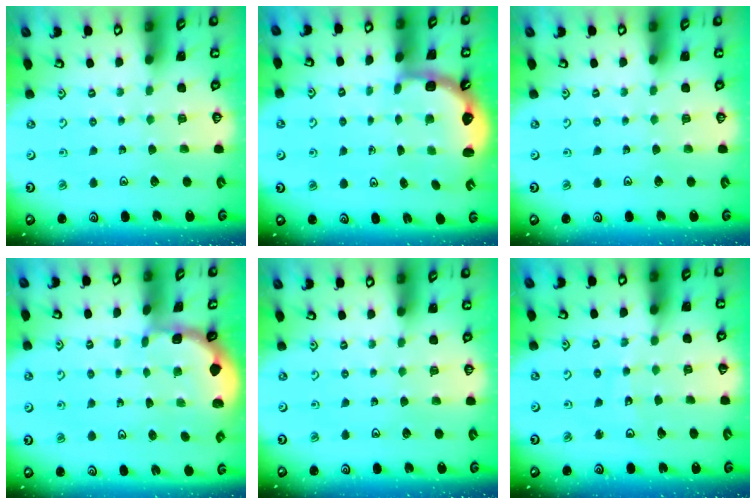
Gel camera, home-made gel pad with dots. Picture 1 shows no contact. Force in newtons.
{"total": 2.7, "press": 2.1, "slide": 1.7}
{"total": 0.0}
{"total": 2.6, "press": 2.6, "slide": 0.3}
{"total": 0.0}
{"total": 7.1, "press": 7.0, "slide": 0.8}